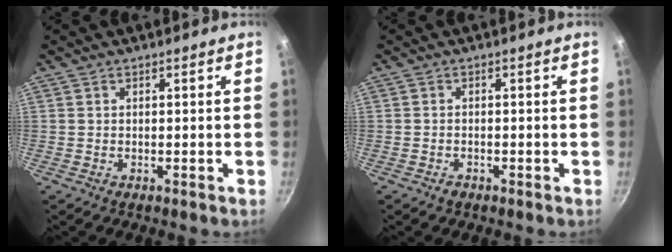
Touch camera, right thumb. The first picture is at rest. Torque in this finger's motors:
{"motor_torque": [-0.22, 0.00, -0.50, 0.03, -0.02]}